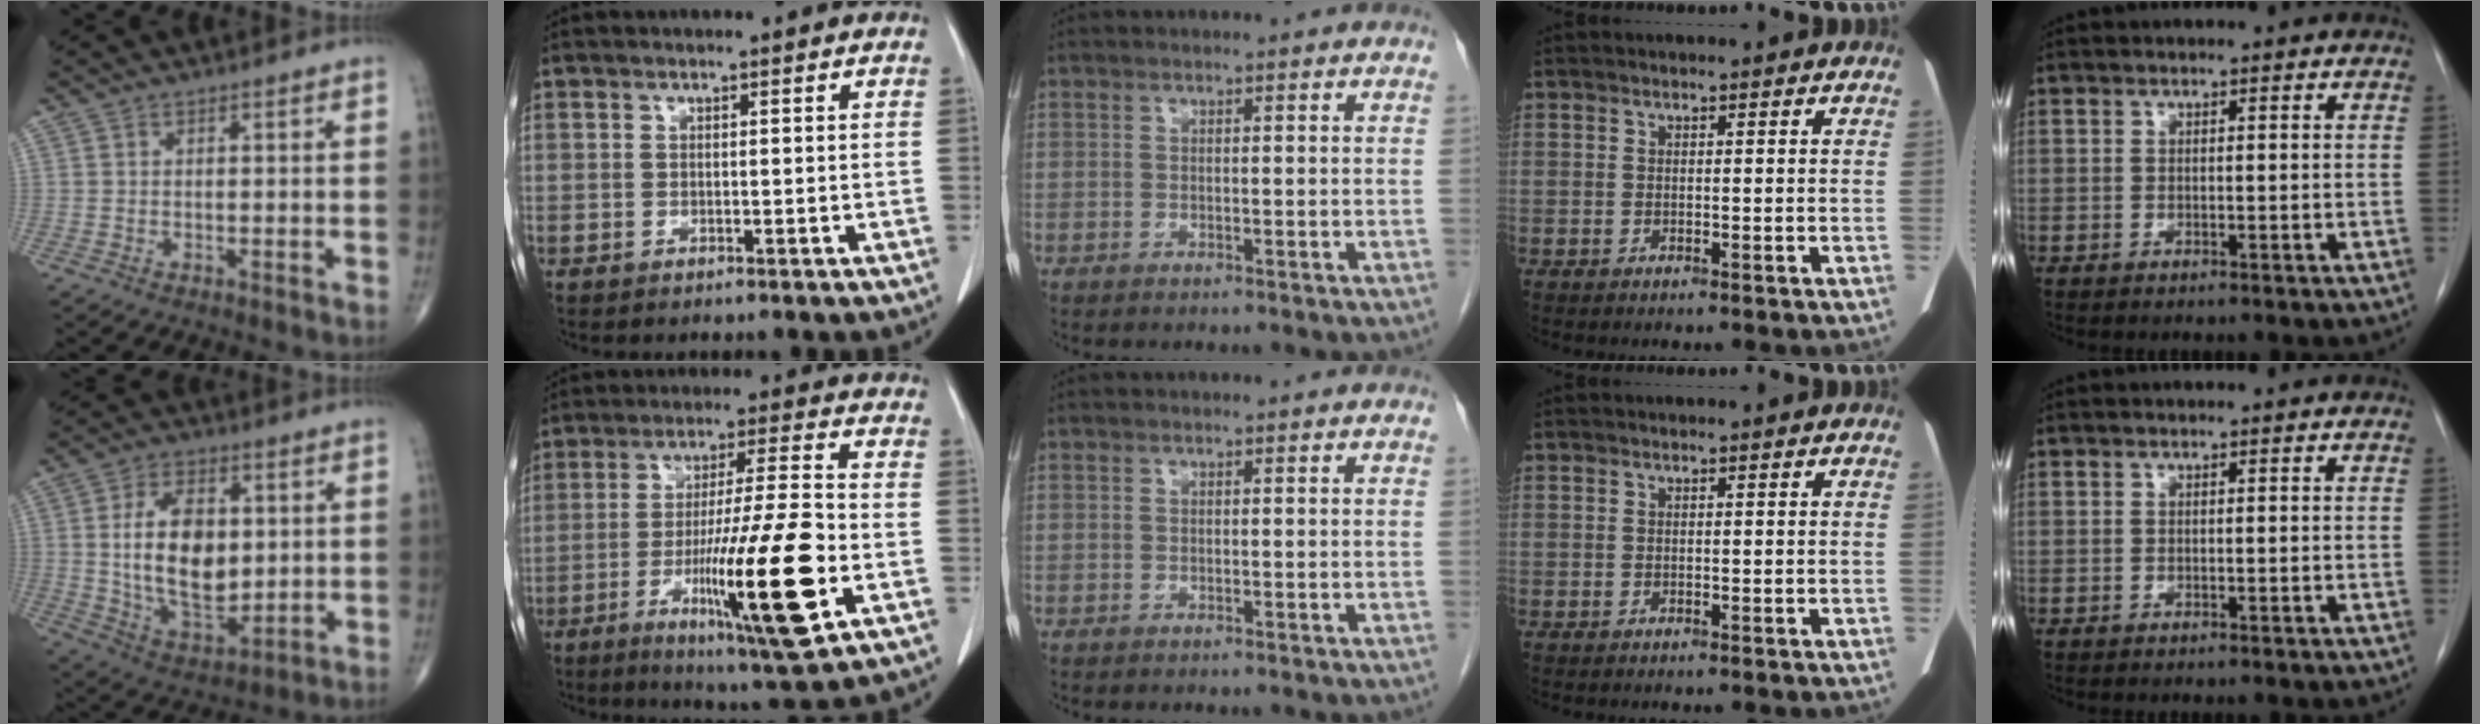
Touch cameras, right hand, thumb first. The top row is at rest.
{"thumb": {"total": 16.0, "force": [1.5, 9.3, 12.9], "torque": [-0.198, -0.013, 0.037]}, "index": {"total": 17.5, "force": [-5.5, 0.6, 16.6], "torque": [-0.287, -0.023, -0.087]}}